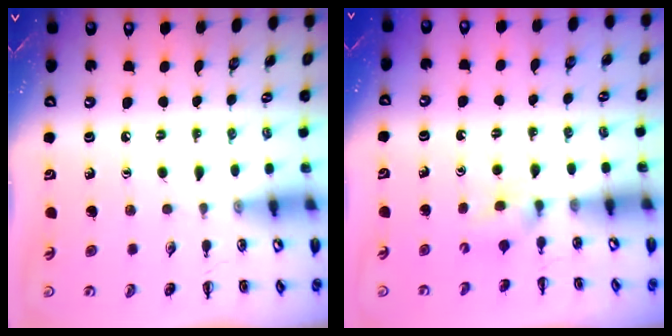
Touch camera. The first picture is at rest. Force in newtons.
{"total": 2.4, "press": 2.3, "slide": 0.9}